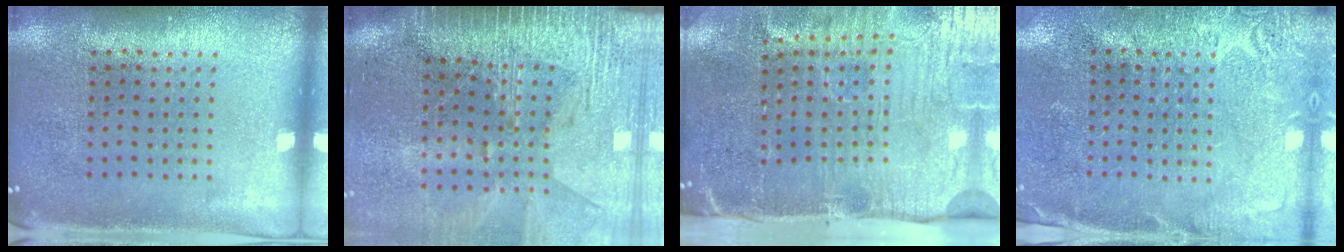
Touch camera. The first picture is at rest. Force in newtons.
{"total": 3.9, "press": 3.4, "slide": 1.8}
{"total": 5.3, "press": 4.4, "slide": 2.9}
{"total": 2.7, "press": 2.7, "slide": 0.7}